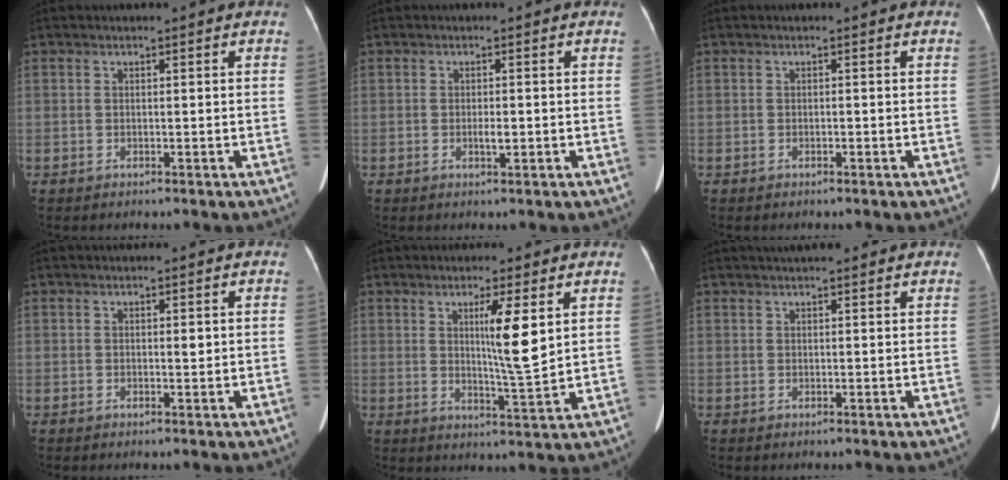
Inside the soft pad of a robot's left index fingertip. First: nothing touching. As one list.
[{"total": 1.3, "force": [-0.2, 0.4, 1.3], "torque": [-0.024, -0.001, -0.004]}, {"total": 0.0}, {"total": 0.7, "force": [0.3, 0.3, 0.6], "torque": [-0.010, -0.002, 0.004]}, {"total": 6.6, "force": [2.3, -0.2, 6.2], "torque": [-0.105, -0.014, 0.039]}, {"total": 6.3, "force": [5.2, 1.4, 3.3], "torque": [-0.044, 0.029, 0.071]}]